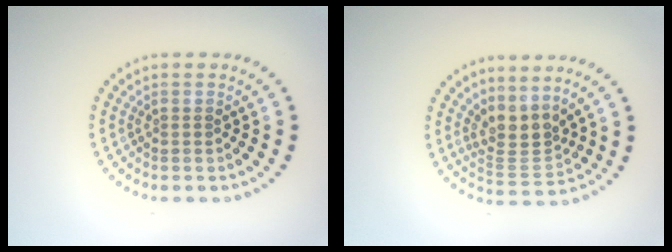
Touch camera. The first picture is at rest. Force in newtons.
{"total": 3.2, "press": 2.3, "slide": 2.1}